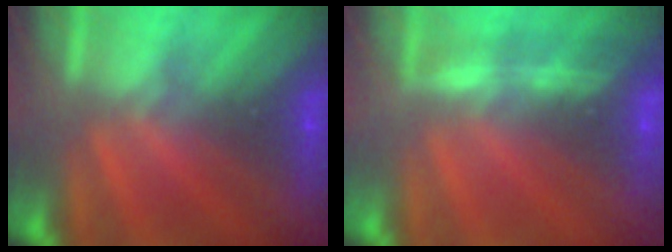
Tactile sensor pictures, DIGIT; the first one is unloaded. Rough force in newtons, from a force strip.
{"total": 1.5}